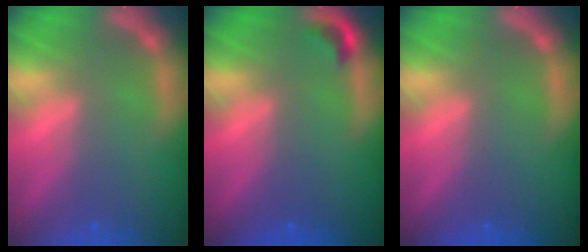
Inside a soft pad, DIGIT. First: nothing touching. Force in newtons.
{"total": 1.4}
{"total": 0.0}